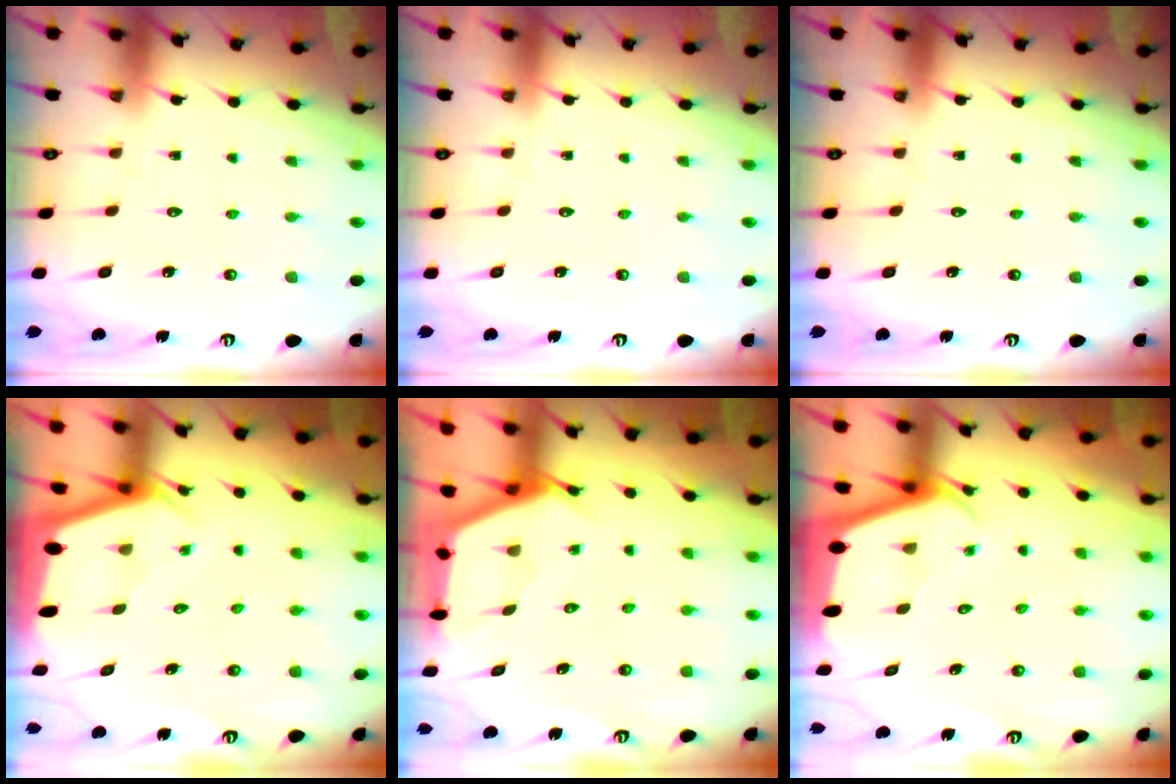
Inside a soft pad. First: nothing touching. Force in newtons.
{"total": 0.0}
{"total": 0.0}
{"total": 2.2, "press": 2.2, "slide": 0.1}
{"total": 2.5, "press": 2.5, "slide": 0.3}
{"total": 2.5, "press": 2.5, "slide": 0.3}